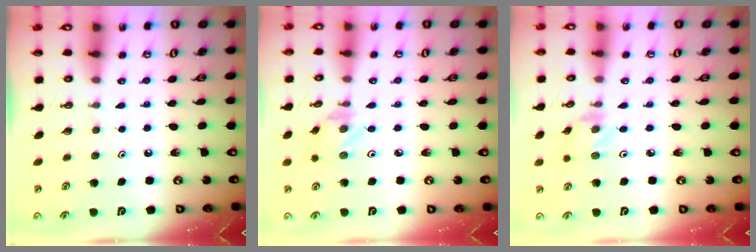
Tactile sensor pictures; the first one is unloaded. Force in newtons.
{"total": 1.3, "press": 1.3, "slide": 0.0}
{"total": 0.8, "press": 0.6, "slide": 0.5}